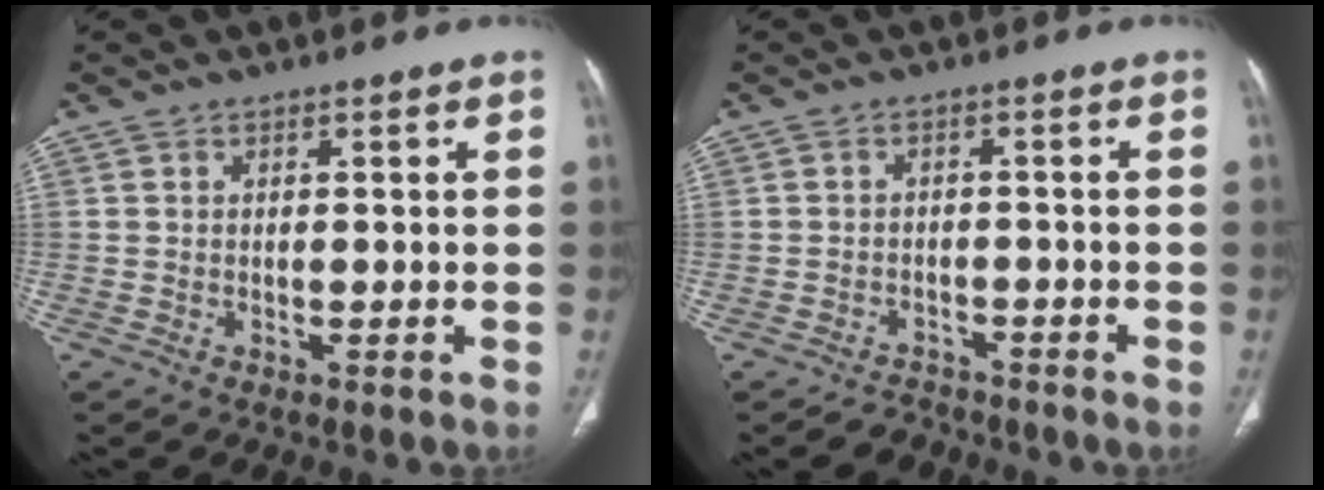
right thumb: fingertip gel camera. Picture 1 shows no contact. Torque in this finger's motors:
{"motor_torque": [4.50, 0.50, 0.05, -0.96, 0.03]}